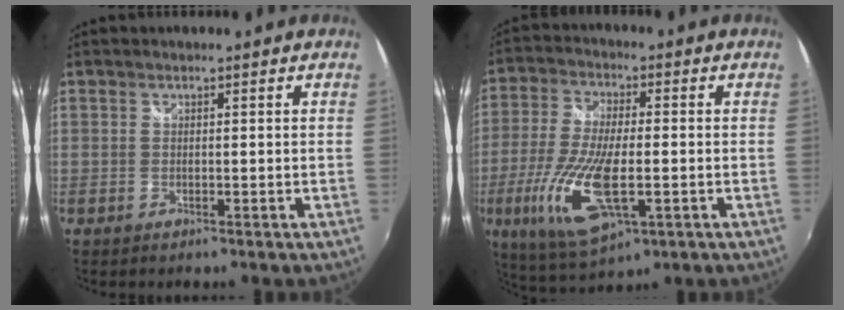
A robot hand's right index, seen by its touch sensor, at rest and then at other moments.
{"total": 15.3, "force": [-4.4, 5.3, 13.7], "torque": [-0.289, -0.022, -0.081]}